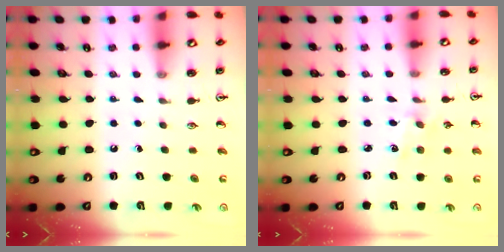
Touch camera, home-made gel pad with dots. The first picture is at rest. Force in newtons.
{"total": 2.3, "press": 2.2, "slide": 0.4}